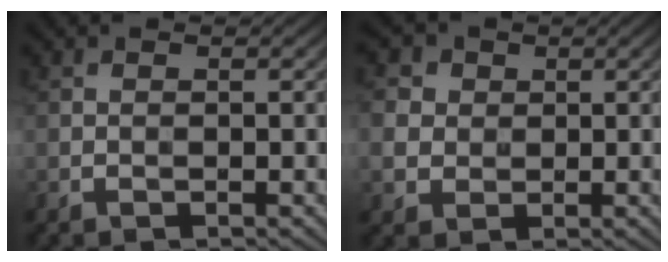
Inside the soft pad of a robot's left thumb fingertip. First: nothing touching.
{"total": 4.4, "force": [0.9, 4.1, 1.3], "torque": [-0.058, 0.007, 0.003]}